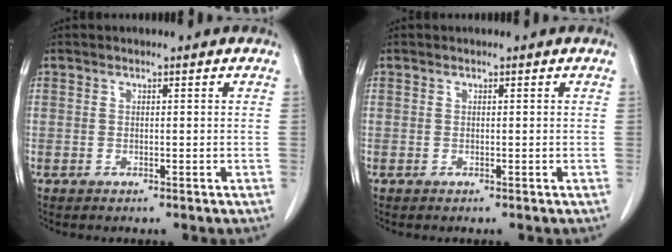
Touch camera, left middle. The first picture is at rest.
{"total": 0.0}